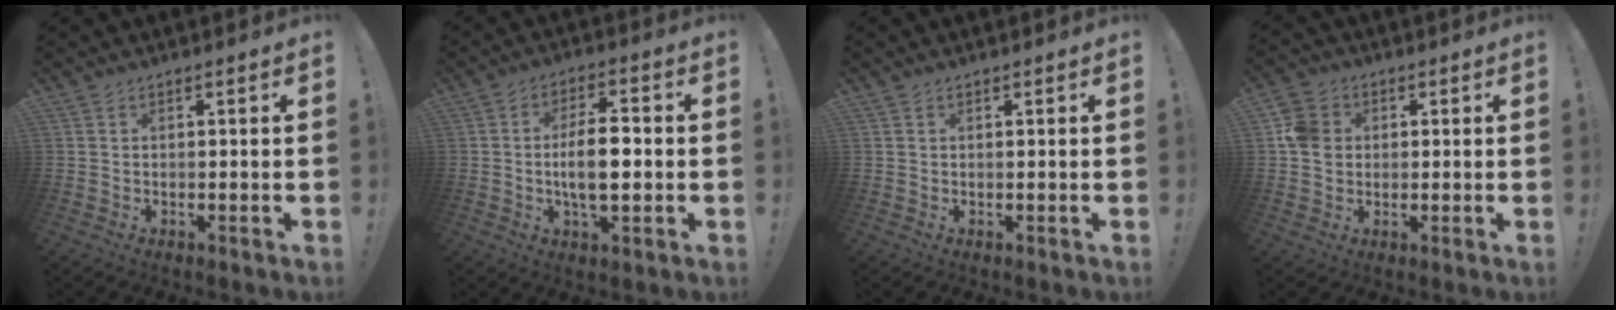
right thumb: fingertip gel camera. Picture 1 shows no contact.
{"total": 10.1, "force": [-1.3, 4.1, 9.2], "torque": [-0.172, 0.002, -0.029]}
{"total": 0.0}
{"total": 7.5, "force": [0.9, 6.6, 3.5], "torque": [-0.052, 0.012, 0.019]}